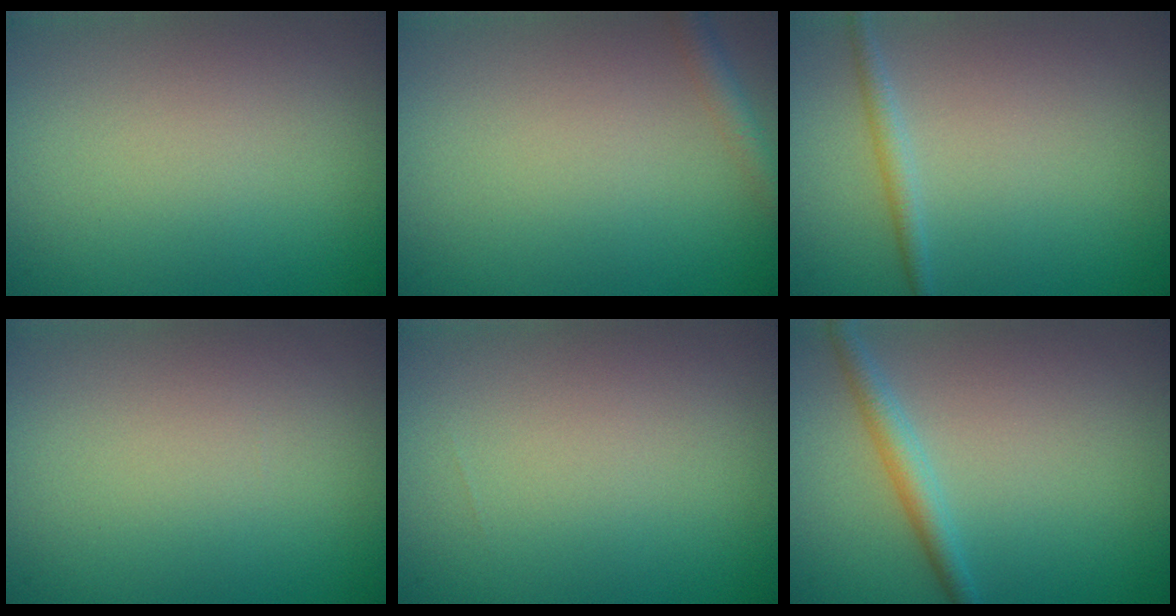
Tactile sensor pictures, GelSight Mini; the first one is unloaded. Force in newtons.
{"total": 1.7, "press": 1.7, "slide": 0.1}
{"total": 1.3, "press": 1.3, "slide": 0.1}
{"total": 0.0}
{"total": 0.0}
{"total": 2.2, "press": 2.2, "slide": 0.0}